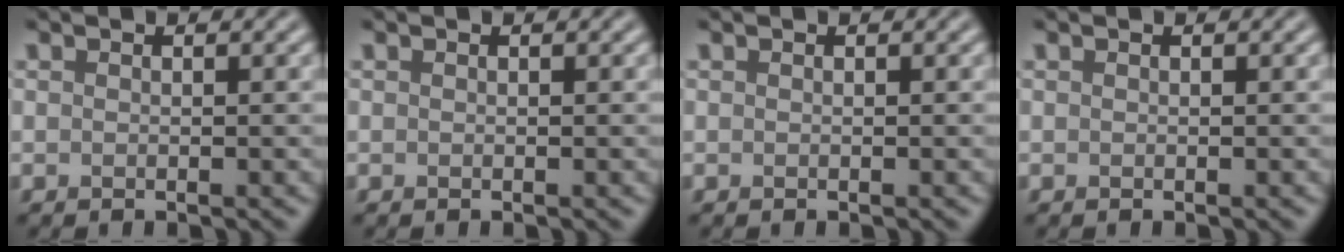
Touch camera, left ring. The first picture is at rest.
{"total": 0.0}
{"total": 0.0}
{"total": 0.0}